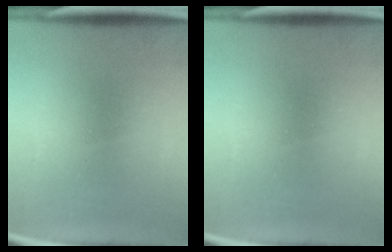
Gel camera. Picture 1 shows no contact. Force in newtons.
{"total": 0.0}